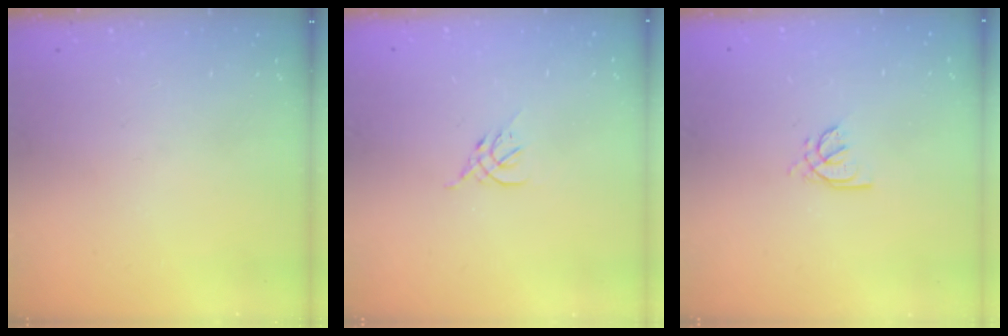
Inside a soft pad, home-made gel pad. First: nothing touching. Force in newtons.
{"total": 2.6, "press": 2.5, "slide": 0.8}
{"total": 2.4, "press": 2.4, "slide": 0.6}